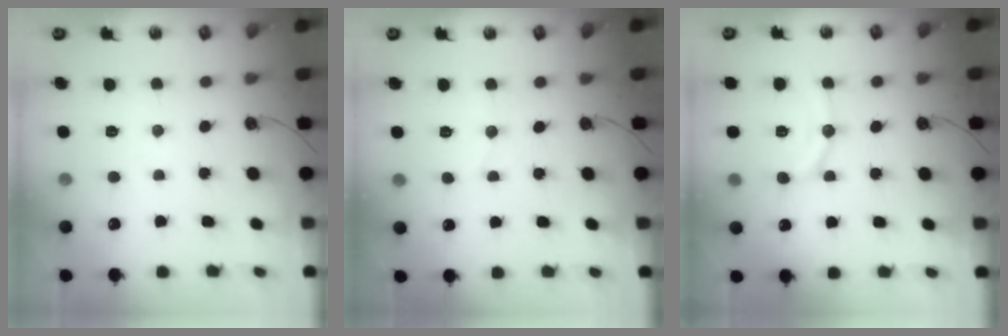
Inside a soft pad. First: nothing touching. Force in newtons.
{"total": 3.0, "press": 3.0, "slide": 0.4}
{"total": 11.2, "press": 11.1, "slide": 1.6}